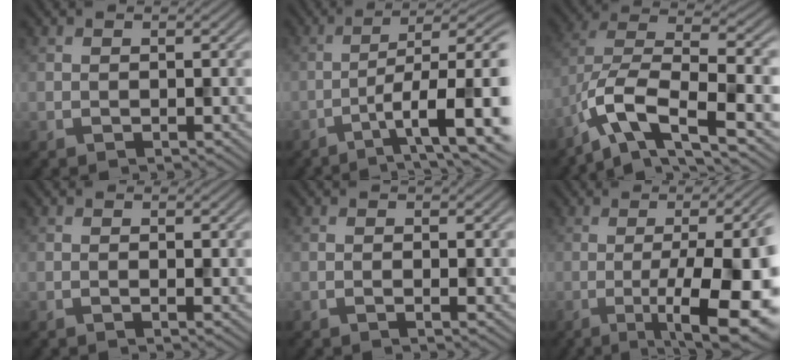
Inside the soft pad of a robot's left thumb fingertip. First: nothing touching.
{"total": 11.0, "force": [-3.6, 2.8, 10.1], "torque": [-0.154, -0.003, -0.050]}
{"total": 12.2, "force": [-6.1, 4.2, 9.7], "torque": [-0.190, -0.006, -0.115]}
{"total": 0.9, "force": [0.1, 0.1, 0.8], "torque": [-0.014, -0.003, 0.000]}
{"total": 1.1, "force": [-0.1, 0.1, 1.1], "torque": [-0.020, -0.001, -0.003]}
{"total": 17.3, "force": [-3.2, 5.3, 16.1], "torque": [-0.185, -0.003, -0.041]}